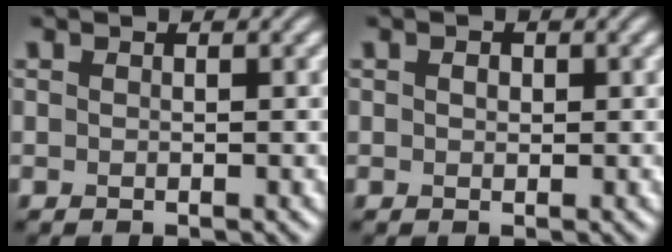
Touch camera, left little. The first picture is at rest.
{"total": 0.8, "force": [0.1, 0.6, 0.5], "torque": [-0.009, -0.001, 0.000]}